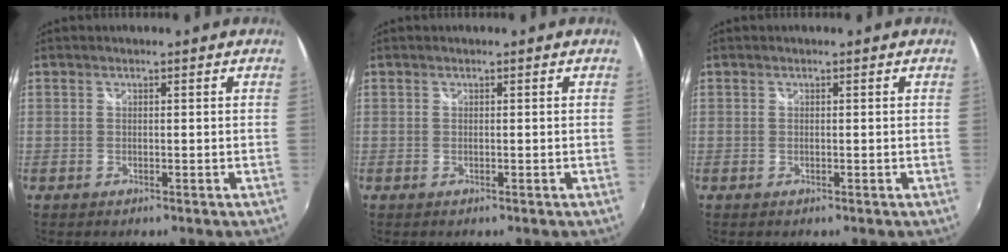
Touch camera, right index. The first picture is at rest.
{"total": 0.0}
{"total": 0.0}